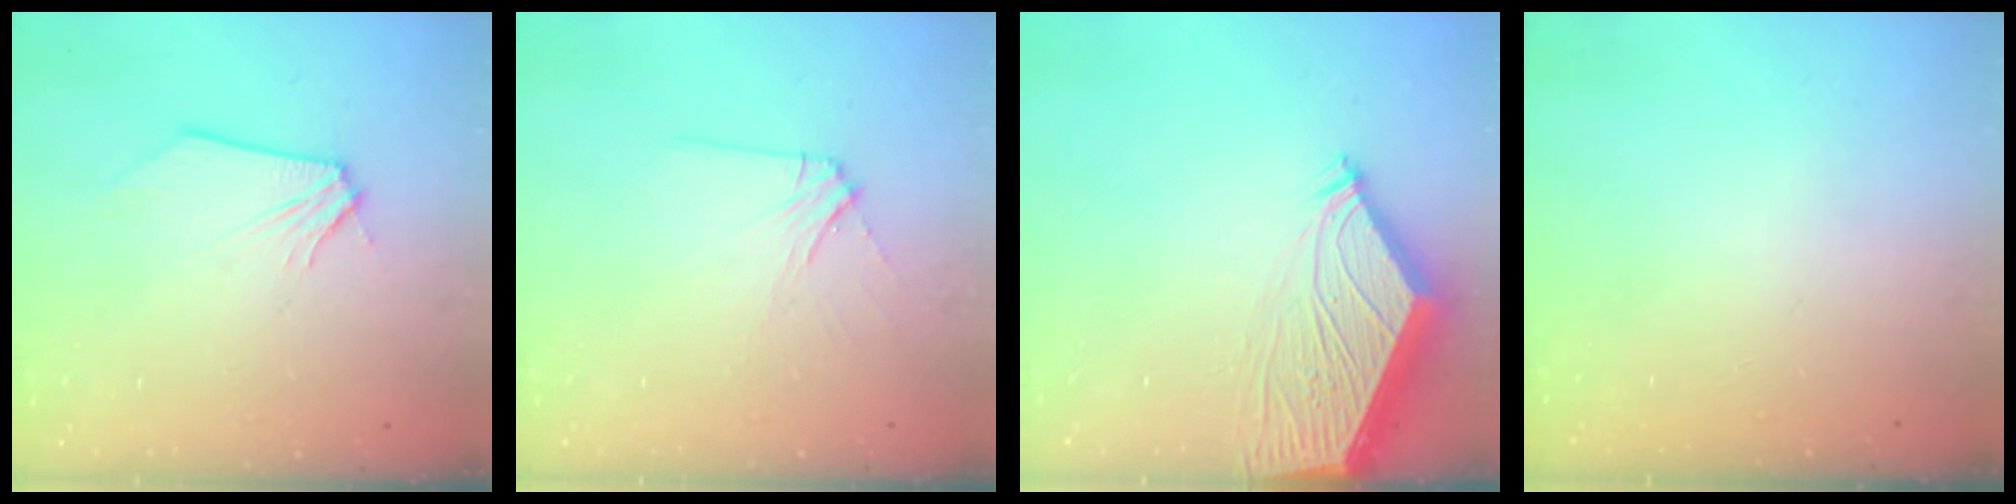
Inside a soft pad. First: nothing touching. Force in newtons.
{"total": 4.3, "press": 4.3, "slide": 0.6}
{"total": 6.2, "press": 6.1, "slide": 0.9}
{"total": 0.0}